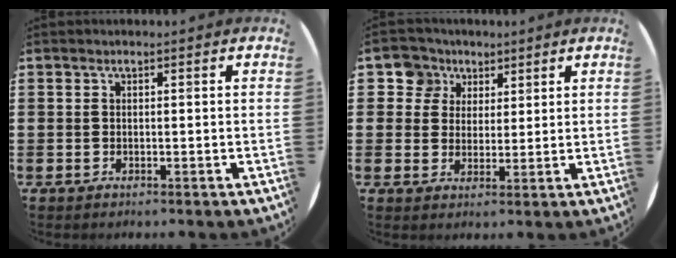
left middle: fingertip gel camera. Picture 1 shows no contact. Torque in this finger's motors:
{"motor_torque": [0.08, -0.05, 0.00, 0.00]}